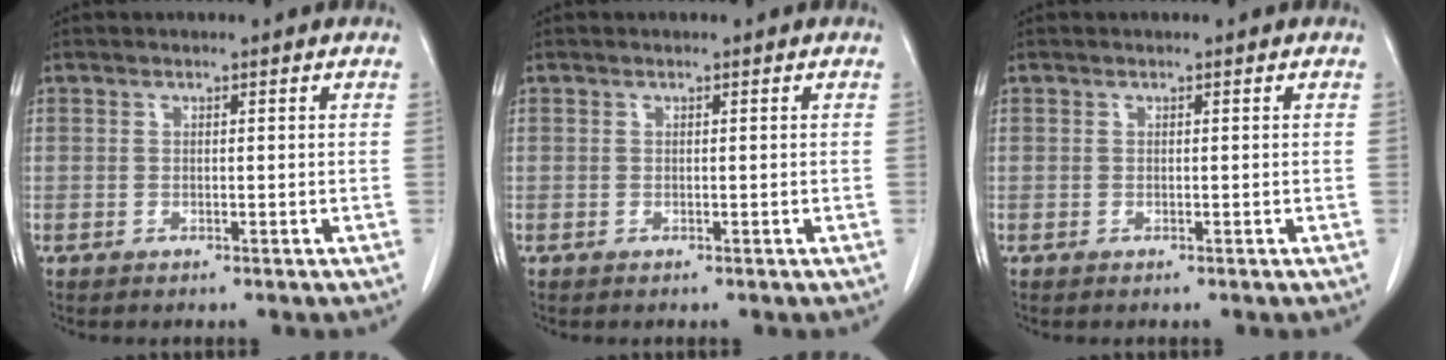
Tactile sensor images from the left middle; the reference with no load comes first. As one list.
[{"total": 0.0}, {"total": 0.0}]